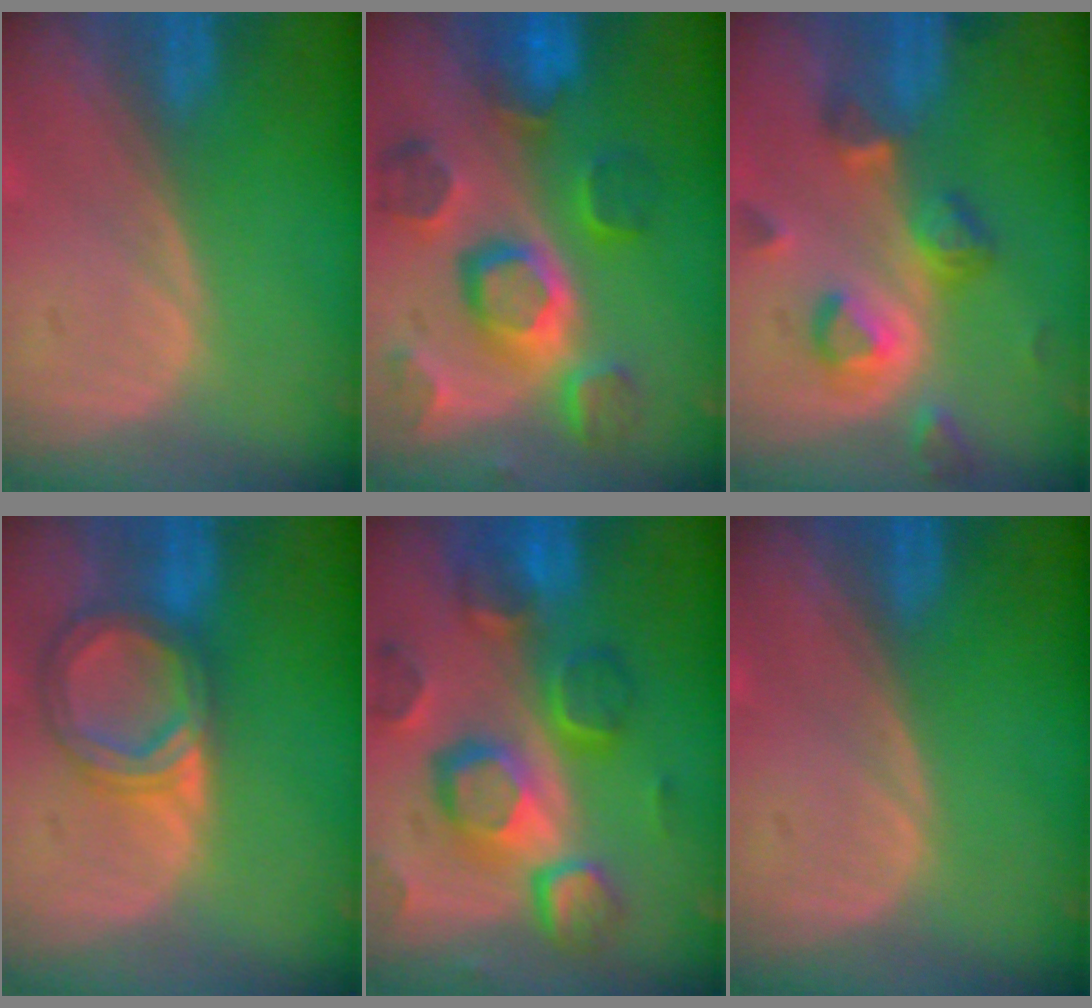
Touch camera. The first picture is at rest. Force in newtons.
{"total": 11.4, "press": 10.1, "slide": 5.4}
{"total": 7.1, "press": 6.9, "slide": 1.6}
{"total": 6.7, "press": 6.2, "slide": 2.6}
{"total": 12.3, "press": 10.6, "slide": 6.2}
{"total": 0.0}